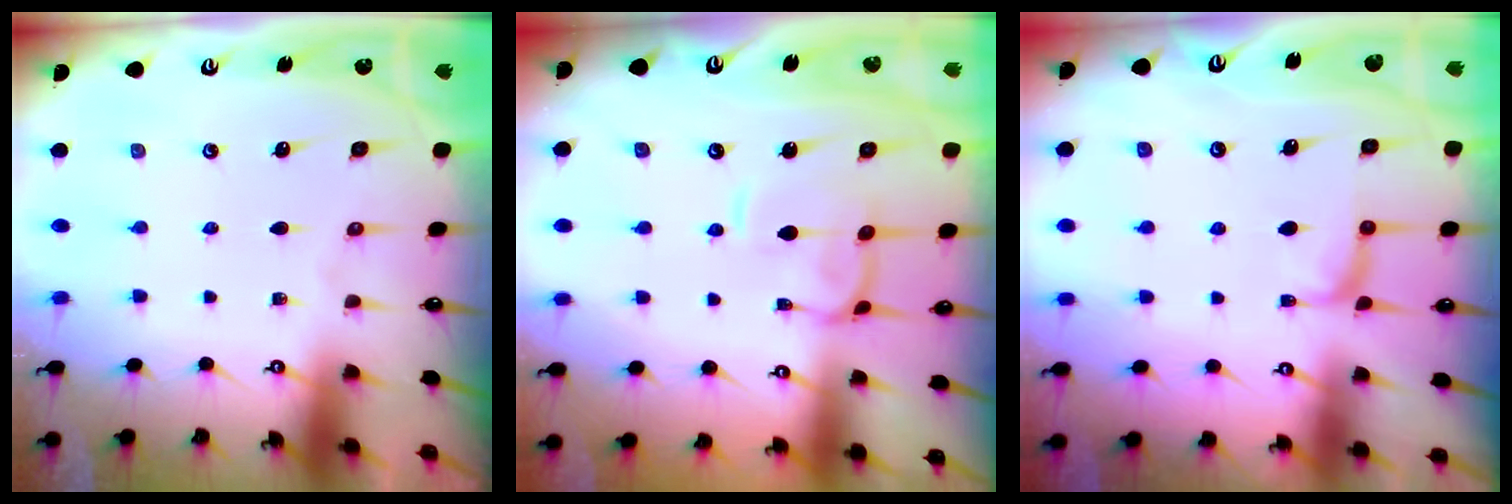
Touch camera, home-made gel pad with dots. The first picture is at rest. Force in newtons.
{"total": 1.8, "press": 1.6, "slide": 0.7}
{"total": 2.9, "press": 2.7, "slide": 0.9}